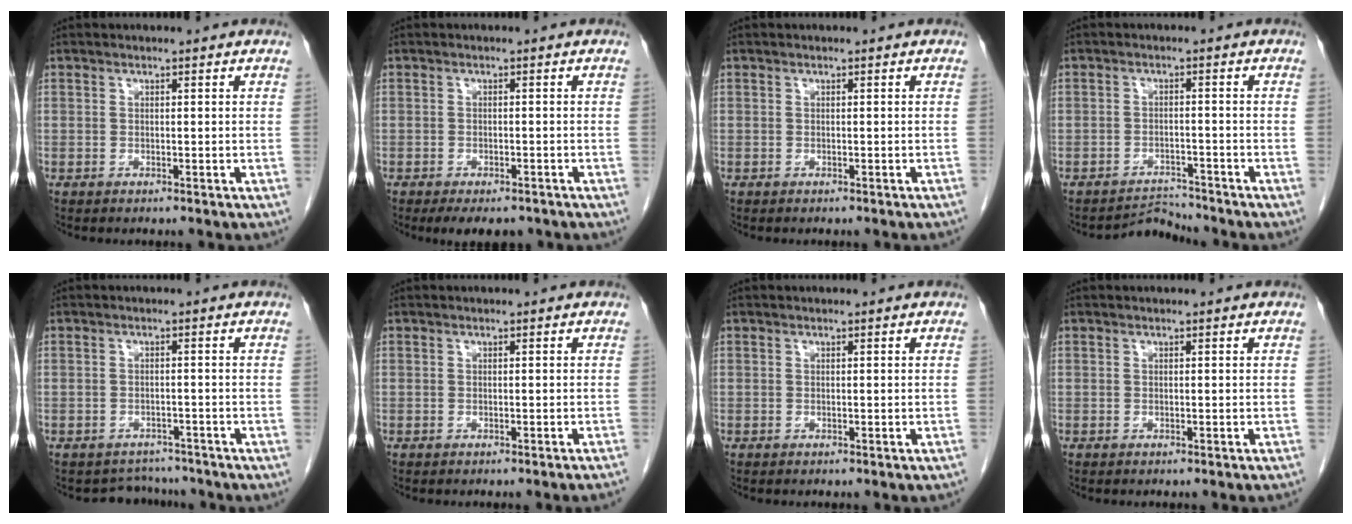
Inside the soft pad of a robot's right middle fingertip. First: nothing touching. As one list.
[{"total": 5.8, "force": [-4.4, 2.5, 2.9], "torque": [-0.033, -0.005, -0.059]}, {"total": 0.9, "force": [-0.7, 0.0, 0.4], "torque": [-0.006, -0.001, -0.008]}, {"total": 3.1, "force": [-2.7, 0.0, -1.4], "torque": [0.025, -0.001, -0.041]}, {"total": 2.9, "force": [-2.6, 1.0, -0.7], "torque": [0.003, 0.002, -0.037]}, {"total": 2.3, "force": [-2.0, -0.5, 0.9], "torque": [-0.012, 0.004, -0.025]}, {"total": 0.9, "force": [-0.8, 0.2, 0.5], "torque": [-0.010, -0.002, -0.007]}, {"total": 0.8, "force": [-0.7, -0.1, 0.4], "torque": [-0.003, 0.000, -0.007]}]